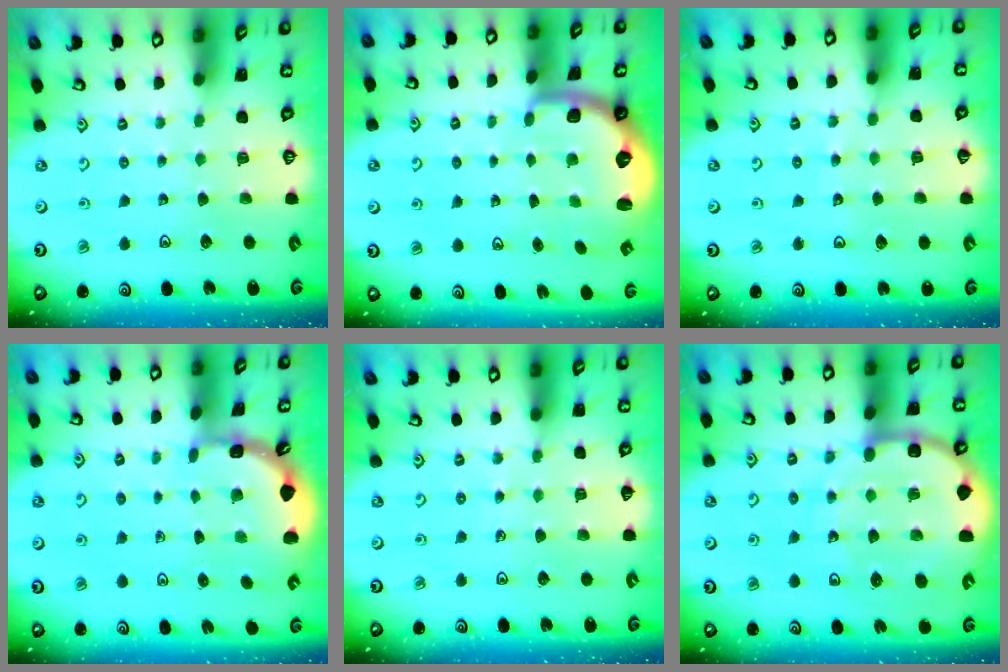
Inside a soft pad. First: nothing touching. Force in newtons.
{"total": 2.1, "press": 2.0, "slide": 0.8}
{"total": 4.9, "press": 4.8, "slide": 0.7}
{"total": 1.7, "press": 1.7, "slide": 0.0}
{"total": 4.8, "press": 4.7, "slide": 1.2}
{"total": 12.4, "press": 12.1, "slide": 2.4}